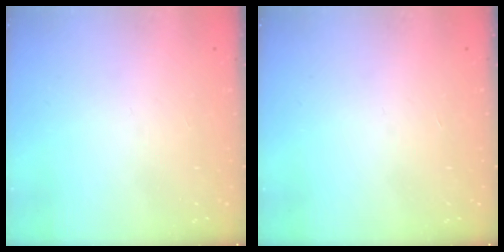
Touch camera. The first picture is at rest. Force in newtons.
{"total": 0.0}